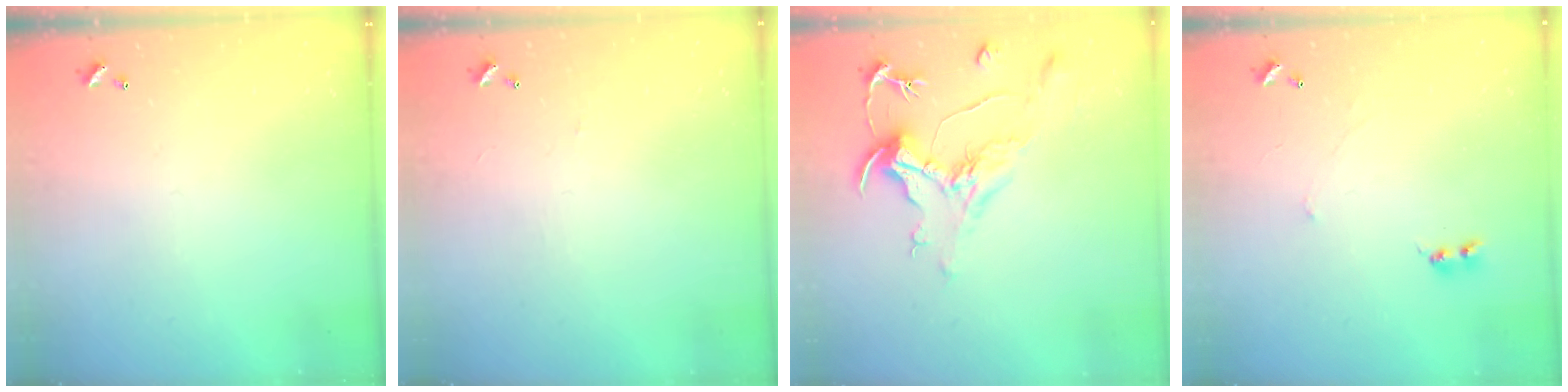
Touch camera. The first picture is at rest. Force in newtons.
{"total": 0.5, "press": 0.3, "slide": 0.4}
{"total": 2.2, "press": 1.7, "slide": 1.3}
{"total": 0.9, "press": 0.8, "slide": 0.3}